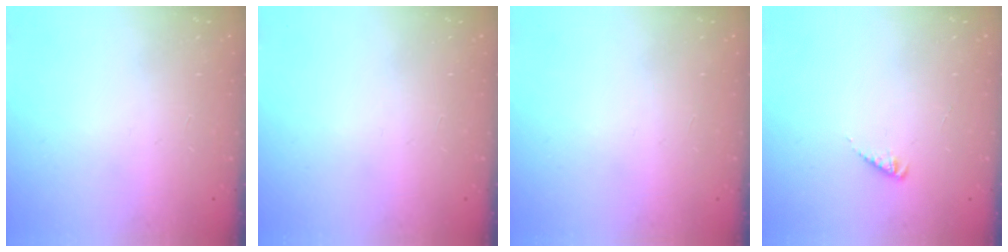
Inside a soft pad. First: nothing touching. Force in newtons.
{"total": 0.0}
{"total": 0.0}
{"total": 1.9, "press": 1.9, "slide": 0.3}